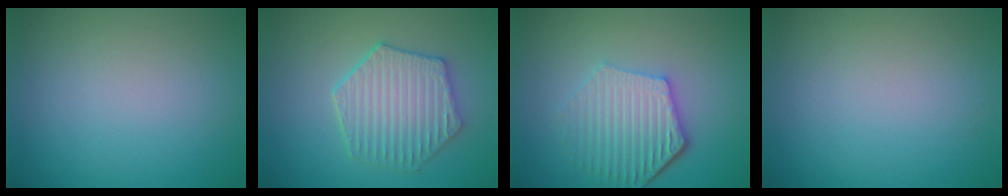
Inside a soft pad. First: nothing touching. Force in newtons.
{"total": 5.2, "press": 4.4, "slide": 2.7}
{"total": 5.6, "press": 4.2, "slide": 3.7}
{"total": 0.0}